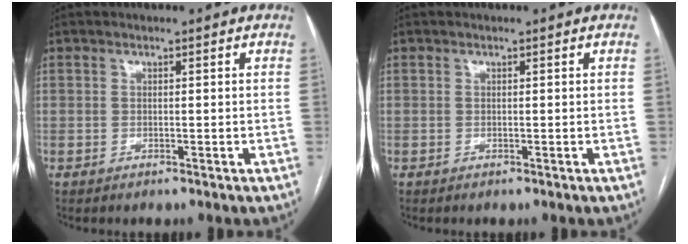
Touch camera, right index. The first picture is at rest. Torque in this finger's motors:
{"motor_torque": [0.23, 0.15, -0.02, 0.00]}